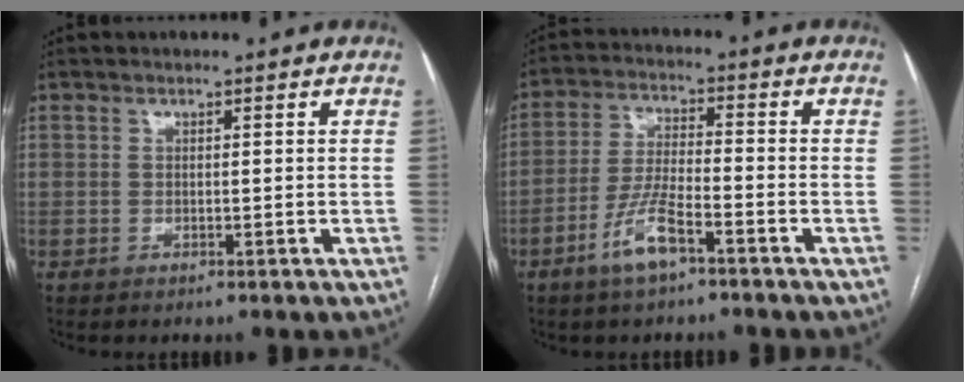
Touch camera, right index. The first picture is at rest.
{"total": 7.2, "force": [-4.2, 1.4, 5.7], "torque": [-0.122, -0.001, -0.080]}